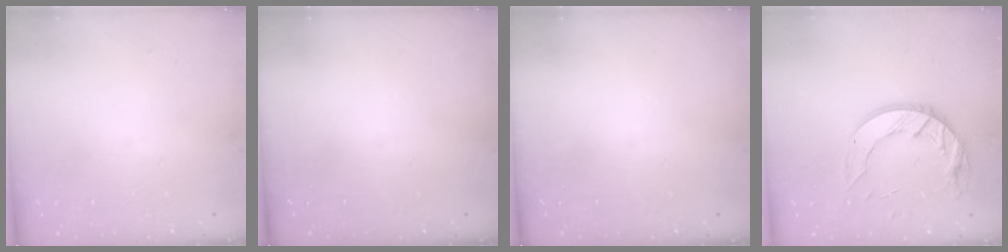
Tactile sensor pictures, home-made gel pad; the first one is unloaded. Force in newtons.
{"total": 0.0}
{"total": 0.0}
{"total": 12.9, "press": 12.9, "slide": 0.8}